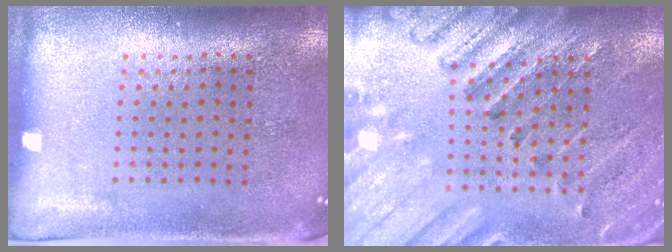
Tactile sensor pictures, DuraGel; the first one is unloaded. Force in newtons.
{"total": 2.5, "press": 2.5, "slide": 0.4}